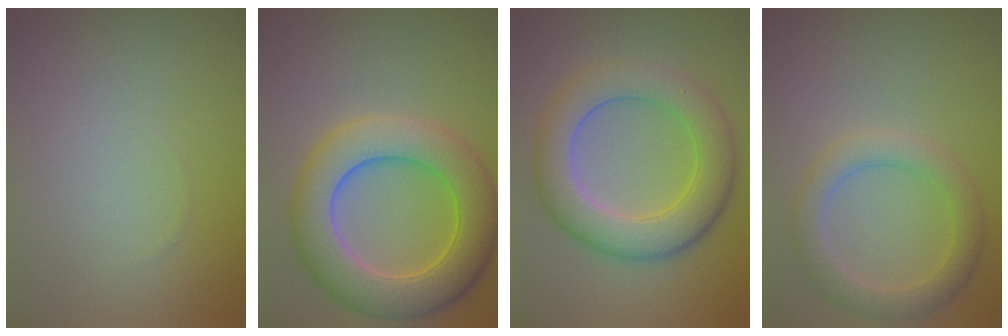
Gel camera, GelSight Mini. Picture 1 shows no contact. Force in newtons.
{"total": 8.5, "press": 8.4, "slide": 0.4}
{"total": 7.1, "press": 7.1, "slide": 0.3}
{"total": 3.5, "press": 3.5, "slide": 0.3}